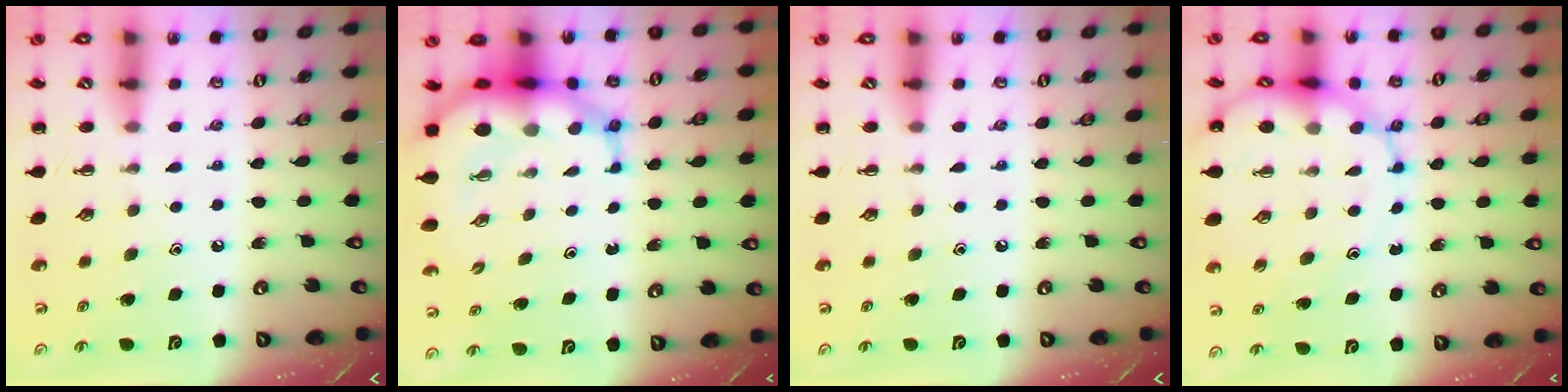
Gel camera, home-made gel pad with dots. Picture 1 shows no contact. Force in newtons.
{"total": 9.4, "press": 9.0, "slide": 2.8}
{"total": 0.0}
{"total": 11.9, "press": 11.6, "slide": 2.5}